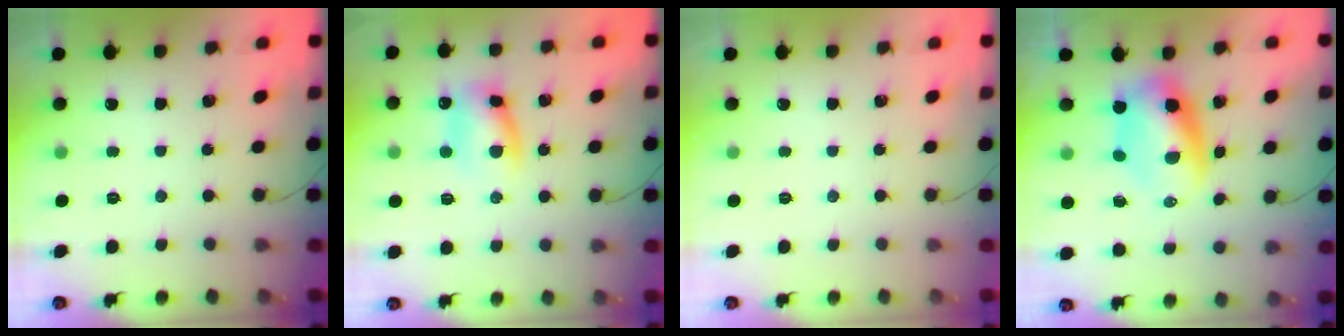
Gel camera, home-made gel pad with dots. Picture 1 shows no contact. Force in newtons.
{"total": 10.6, "press": 10.6, "slide": 1.1}
{"total": 0.0}
{"total": 7.4, "press": 7.2, "slide": 1.9}